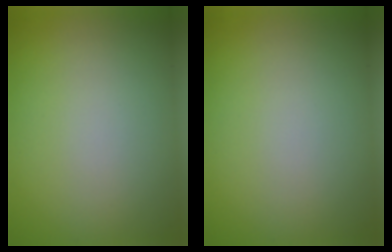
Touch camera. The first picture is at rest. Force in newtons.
{"total": 0.0}